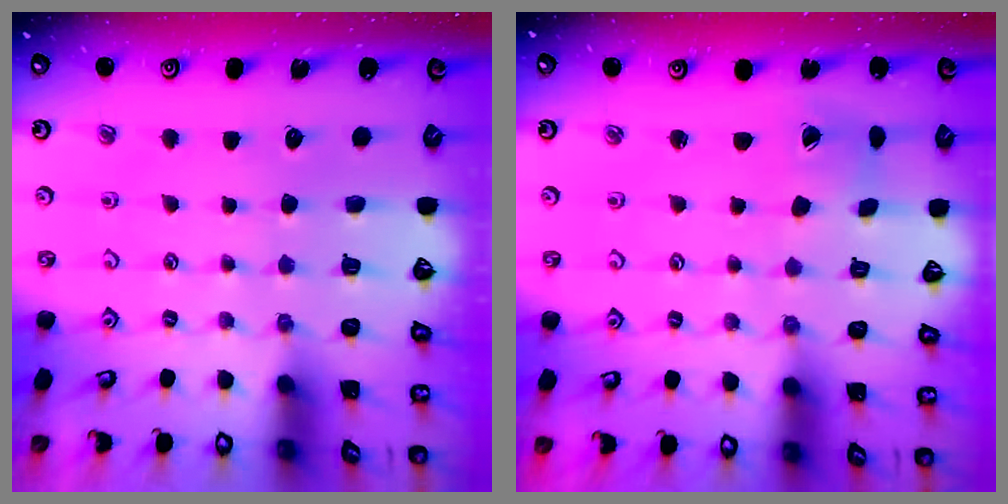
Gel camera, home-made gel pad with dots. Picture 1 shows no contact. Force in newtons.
{"total": 3.5, "press": 3.4, "slide": 0.4}